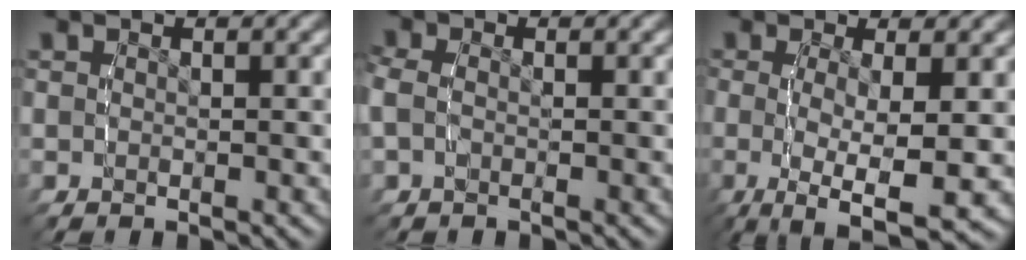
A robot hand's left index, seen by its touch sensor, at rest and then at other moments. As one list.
[{"total": 2.2, "force": [-0.3, 1.9, 1.2], "torque": [-0.039, -0.005, -0.004]}, {"total": 8.0, "force": [-4.3, 3.3, 6.0], "torque": [-0.130, -0.050, -0.045]}]